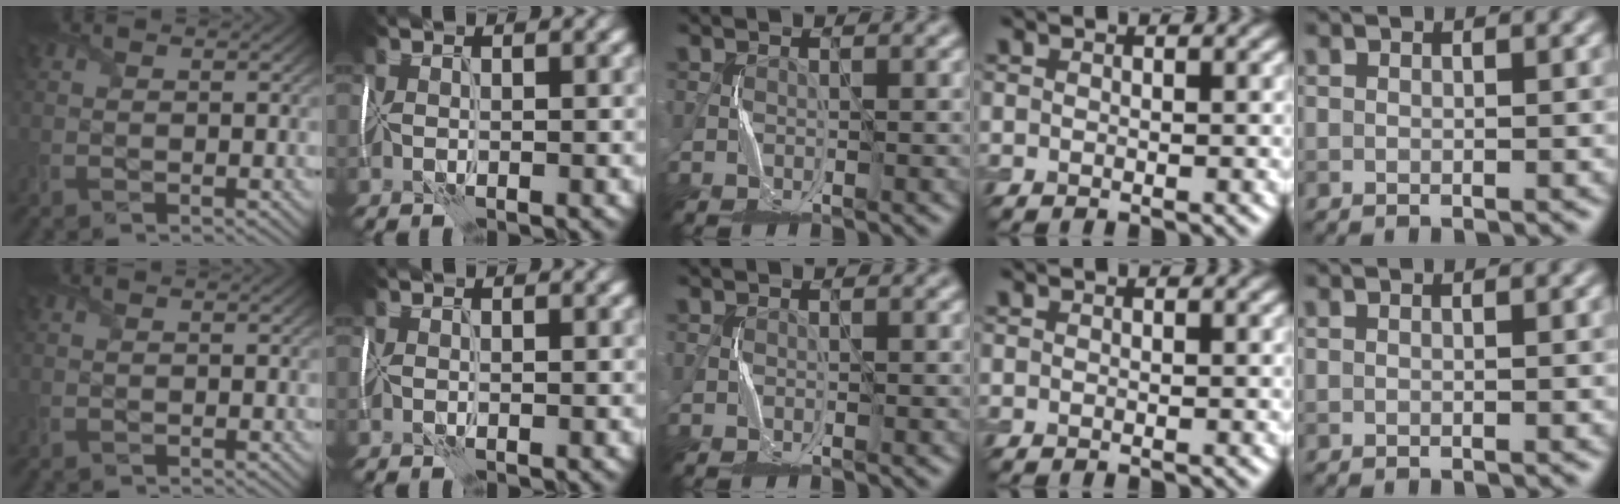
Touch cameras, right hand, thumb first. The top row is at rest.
{}